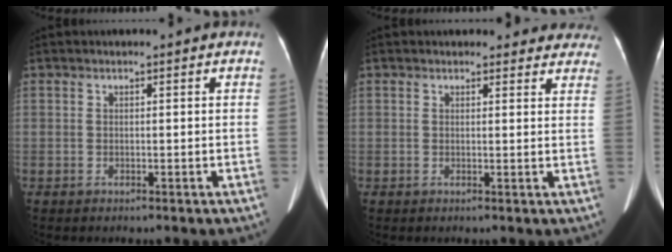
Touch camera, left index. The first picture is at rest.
{"total": 9.3, "force": [8.7, 3.2, 1.1], "torque": [0.030, -0.009, 0.065]}